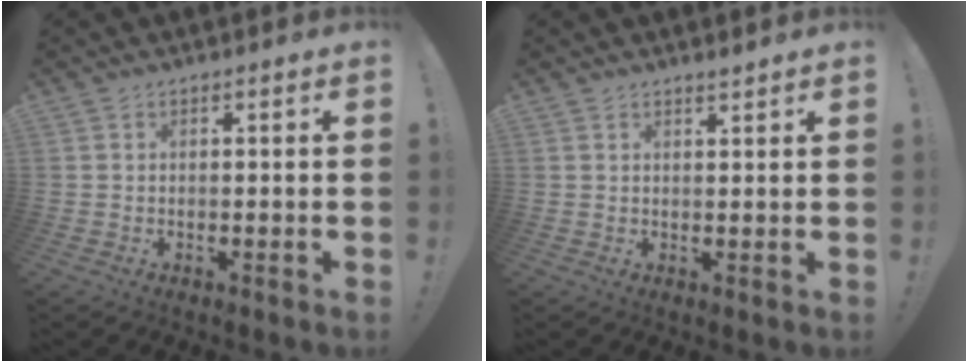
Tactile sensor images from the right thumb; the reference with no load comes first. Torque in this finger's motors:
{"motor_torque": [-0.09, 0.09, 0.05, 0.01, 0.00]}